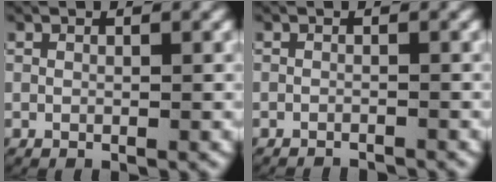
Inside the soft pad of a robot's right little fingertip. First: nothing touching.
{"total": 2.1, "force": [-2.0, 0.2, 0.2], "torque": [-0.006, -0.010, -0.029]}